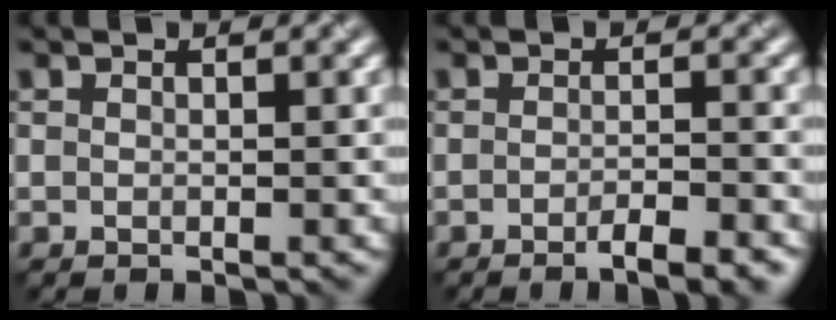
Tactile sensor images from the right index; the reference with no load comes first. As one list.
[{"total": 3.3, "force": [-2.0, 0.7, 2.5], "torque": [-0.033, 0.000, -0.035]}]